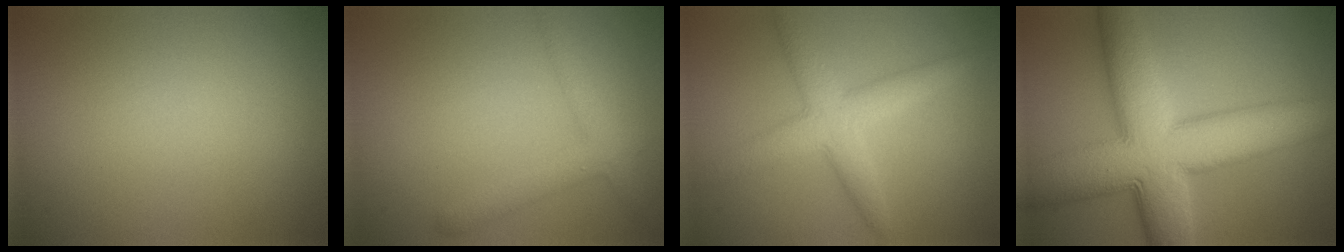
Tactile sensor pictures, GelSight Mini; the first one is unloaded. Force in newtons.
{"total": 3.1, "press": 3.1, "slide": 0.2}
{"total": 4.2, "press": 4.2, "slide": 0.1}
{"total": 12.8, "press": 12.8, "slide": 0.3}